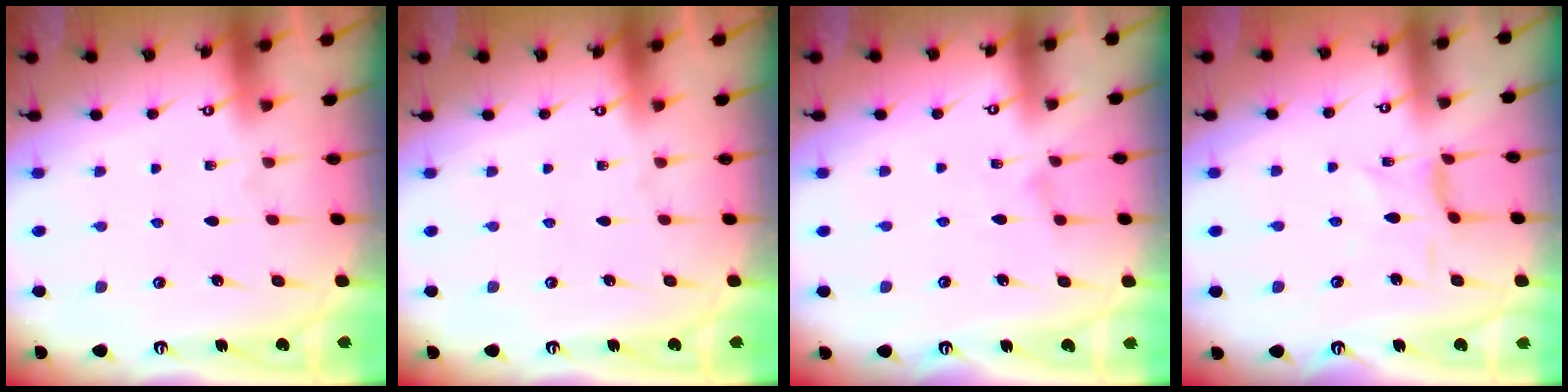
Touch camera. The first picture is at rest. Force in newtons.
{"total": 0.0}
{"total": 1.6, "press": 1.6, "slide": 0.2}
{"total": 0.6, "press": 0.6, "slide": 0.2}